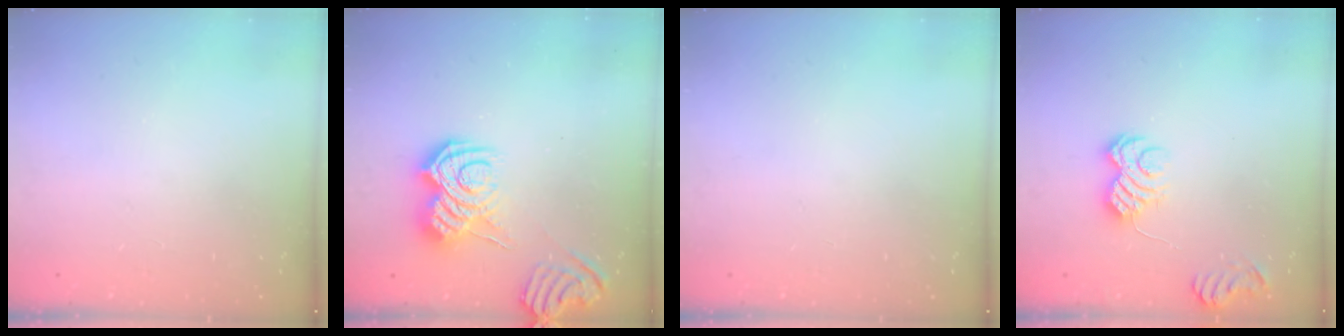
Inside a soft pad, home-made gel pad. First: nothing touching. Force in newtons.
{"total": 11.6, "press": 11.5, "slide": 0.9}
{"total": 0.0}
{"total": 5.8, "press": 5.7, "slide": 1.4}